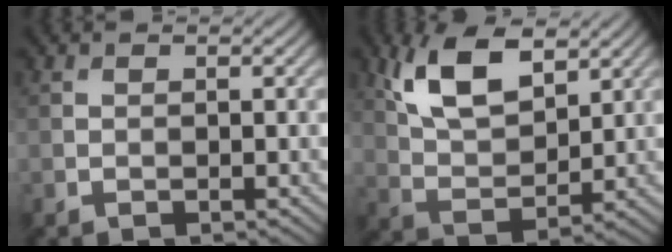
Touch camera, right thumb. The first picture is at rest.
{"total": 9.6, "force": [4.9, 4.6, 6.9], "torque": [-0.150, 0.003, 0.098]}